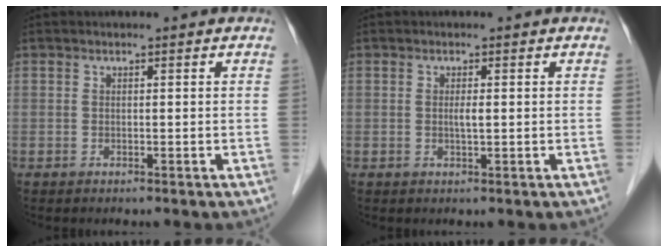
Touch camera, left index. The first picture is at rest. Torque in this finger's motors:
{"motor_torque": [0.18, 0.10, 0.05, 0.01]}